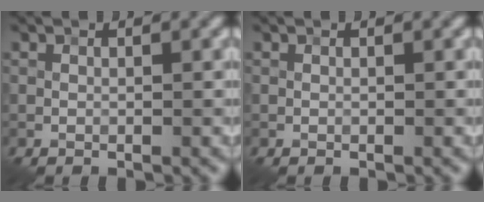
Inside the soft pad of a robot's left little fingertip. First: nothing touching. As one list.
[{"total": 0.0}]